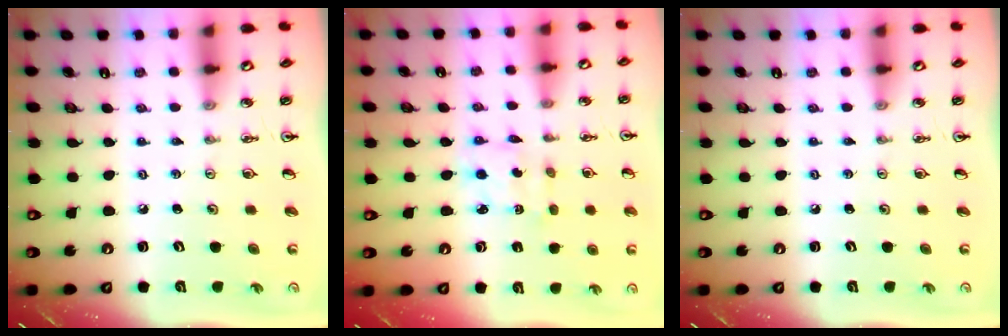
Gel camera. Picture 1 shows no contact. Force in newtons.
{"total": 2.1, "press": 2.0, "slide": 0.4}
{"total": 0.0}